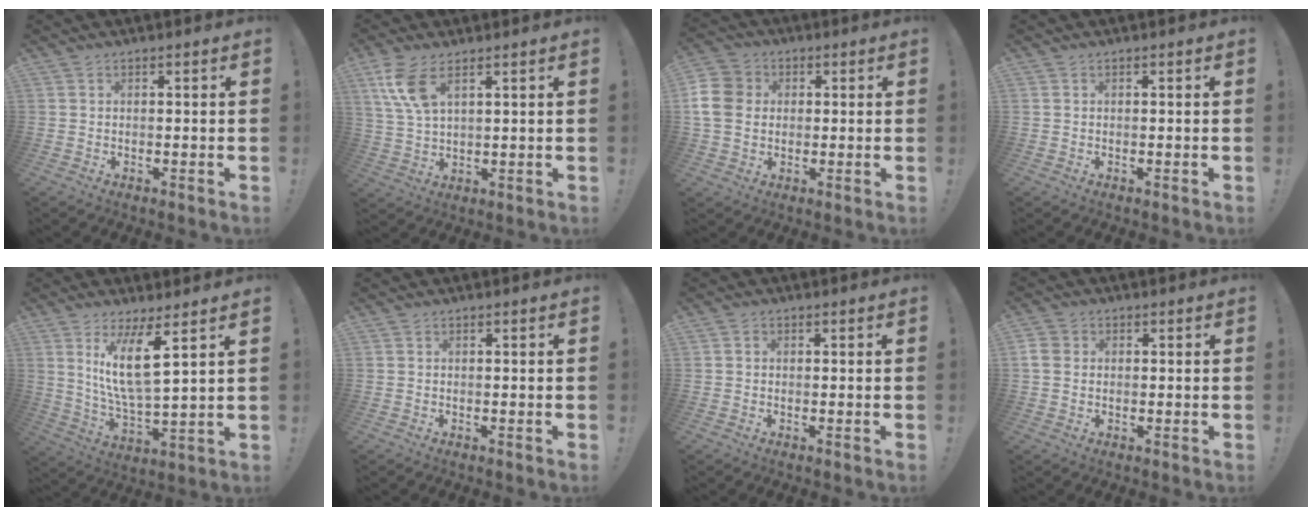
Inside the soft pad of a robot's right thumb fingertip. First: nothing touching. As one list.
[{"total": 8.8, "force": [4.7, 3.8, 6.5], "torque": [-0.143, -0.013, 0.089]}, {"total": 10.4, "force": [0.4, 8.9, 5.4], "torque": [-0.108, 0.012, 0.011]}, {"total": 0.0}, {"total": 13.5, "force": [6.3, 2.8, 11.5], "torque": [-0.213, -0.033, 0.101]}, {"total": 0.0}, {"total": 0.7, "force": [-0.1, 0.7, 0.2], "torque": [-0.003, 0.003, -0.002]}, {"total": 4.2, "force": [0.2, 3.7, 2.0], "torque": [-0.042, 0.009, 0.005]}]